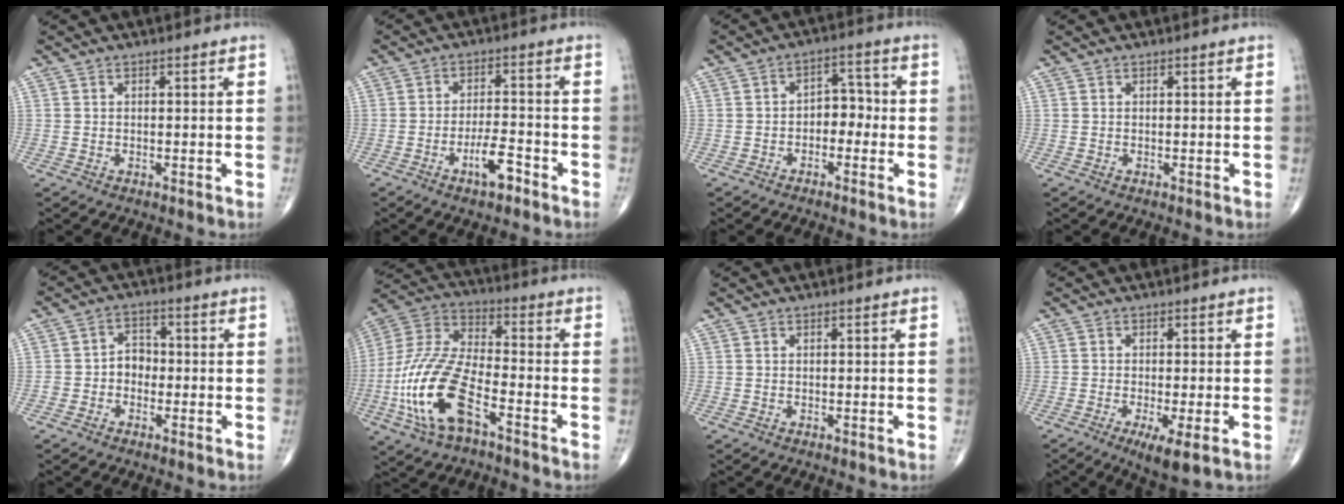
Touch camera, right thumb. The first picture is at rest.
{"total": 5.9, "force": [-3.4, 1.8, 4.4], "torque": [-0.076, 0.023, -0.056]}
{"total": 5.1, "force": [-1.3, 3.5, 3.5], "torque": [-0.026, 0.027, -0.032]}
{"total": 0.0}
{"total": 4.4, "force": [-1.0, 3.6, 2.3], "torque": [-0.014, 0.023, -0.028]}
{"total": 18.2, "force": [-7.2, 7.6, 14.9], "torque": [-0.323, 0.031, -0.136]}
{"total": 0.0}
{"total": 5.8, "force": [-2.3, 1.1, 5.2], "torque": [-0.092, -0.017, -0.040]}